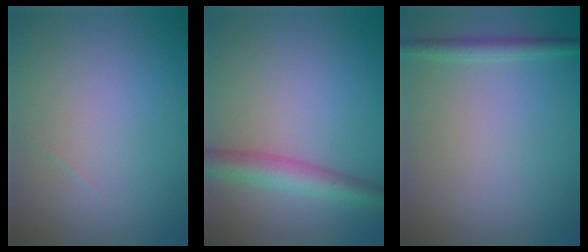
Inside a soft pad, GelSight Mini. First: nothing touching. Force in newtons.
{"total": 3.6, "press": 3.6, "slide": 0.1}
{"total": 1.7, "press": 1.7, "slide": 0.1}